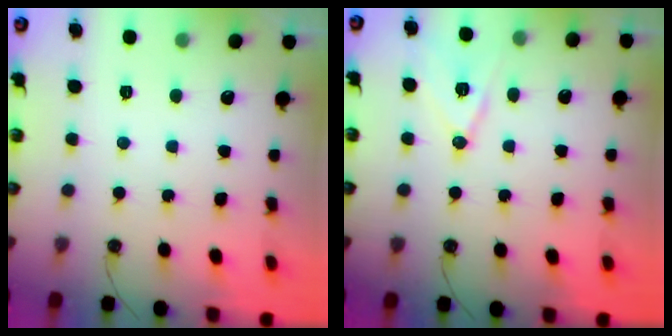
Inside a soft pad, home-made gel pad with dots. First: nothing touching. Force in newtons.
{"total": 10.7, "press": 10.1, "slide": 3.4}